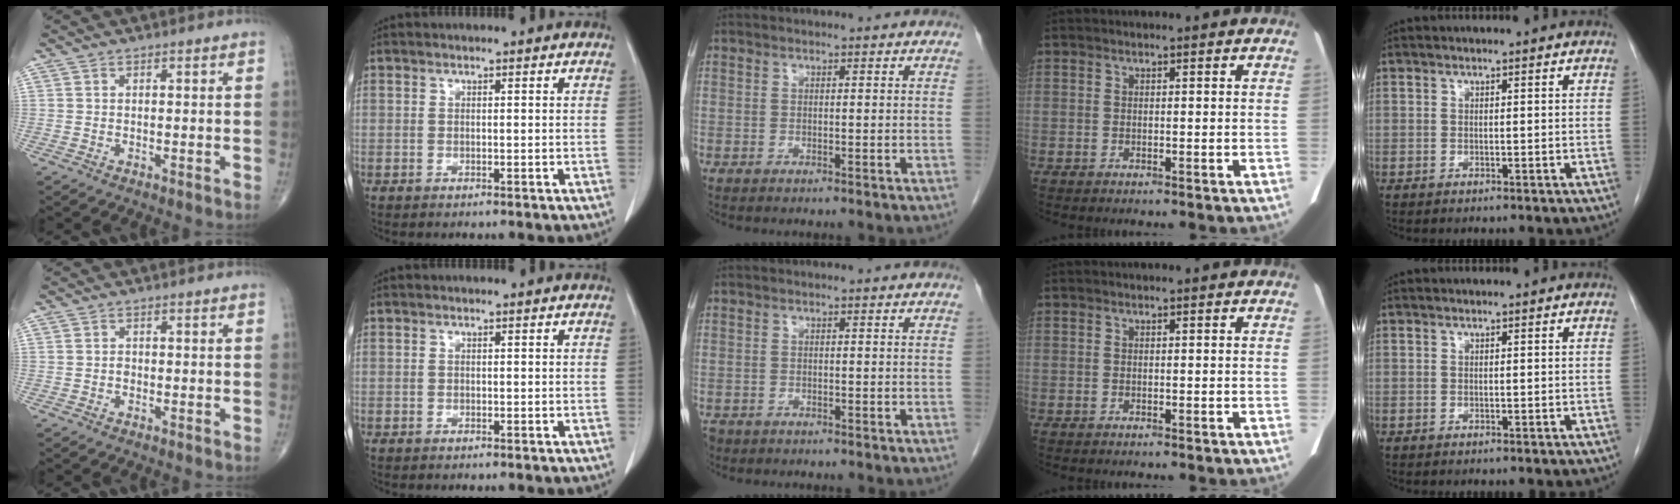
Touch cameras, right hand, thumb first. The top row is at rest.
{"thumb": {"total": 0.8, "force": [-0.2, 0.6, 0.4], "torque": [-0.007, 0.002, -0.005]}, "middle": {"total": 2.3, "force": [-1.6, 1.6, 0.6], "torque": [-0.017, -0.001, -0.028]}}